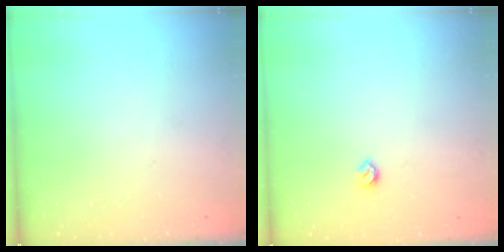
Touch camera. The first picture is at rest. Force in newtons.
{"total": 4.0, "press": 3.9, "slide": 0.8}